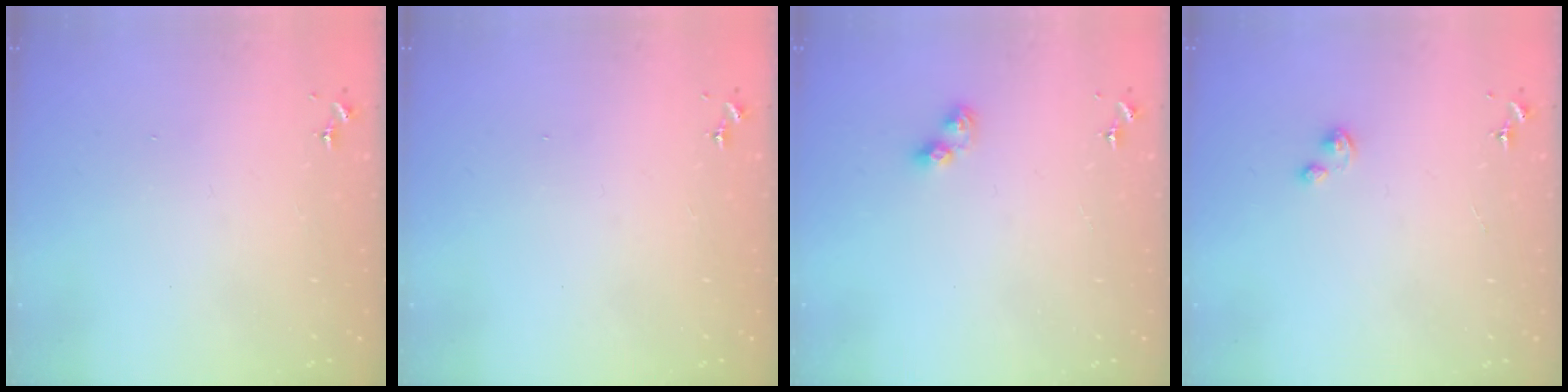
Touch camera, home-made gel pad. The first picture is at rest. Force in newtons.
{"total": 0.0}
{"total": 5.8, "press": 5.8, "slide": 0.5}
{"total": 2.1, "press": 2.0, "slide": 0.5}